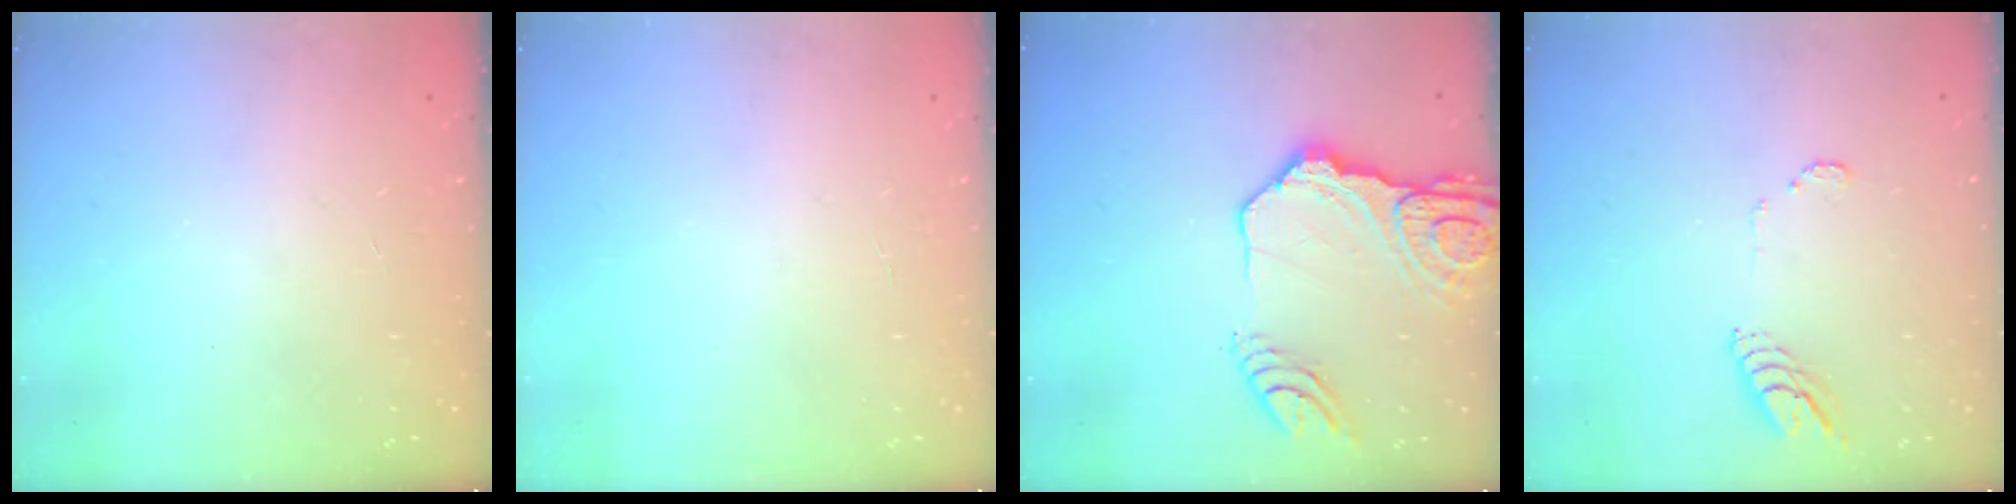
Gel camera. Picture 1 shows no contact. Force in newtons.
{"total": 1.8, "press": 1.8, "slide": 0.2}
{"total": 17.7, "press": 17.5, "slide": 2.2}
{"total": 5.8, "press": 5.8, "slide": 0.2}